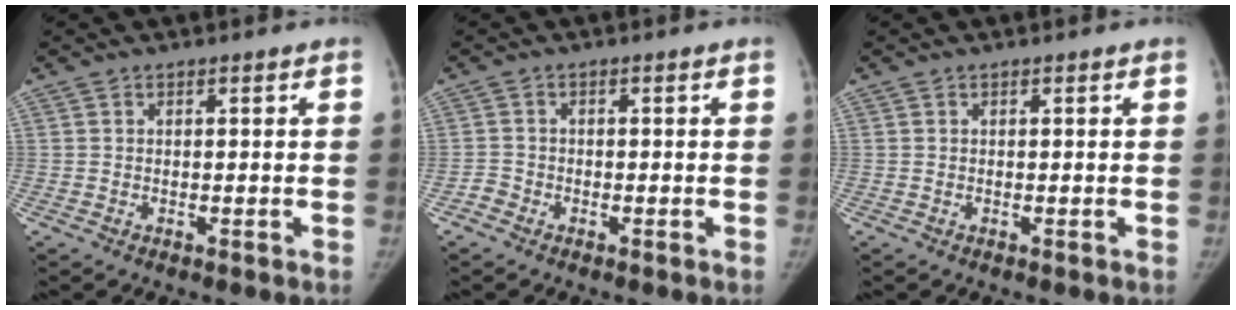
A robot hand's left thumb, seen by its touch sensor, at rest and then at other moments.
{"total": 1.6, "force": [-1.2, 1.1, 0.1], "torque": [-0.001, 0.005, -0.029]}
{"total": 0.0}